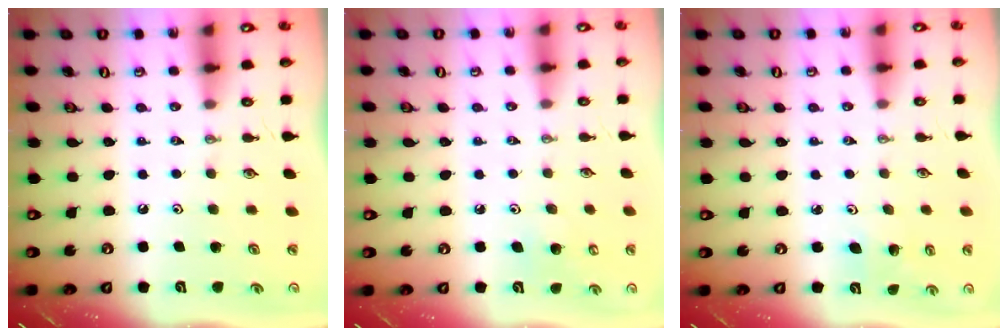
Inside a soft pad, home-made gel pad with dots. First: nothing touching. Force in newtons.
{"total": 7.0, "press": 7.0, "slide": 0.8}
{"total": 3.8, "press": 3.7, "slide": 0.9}